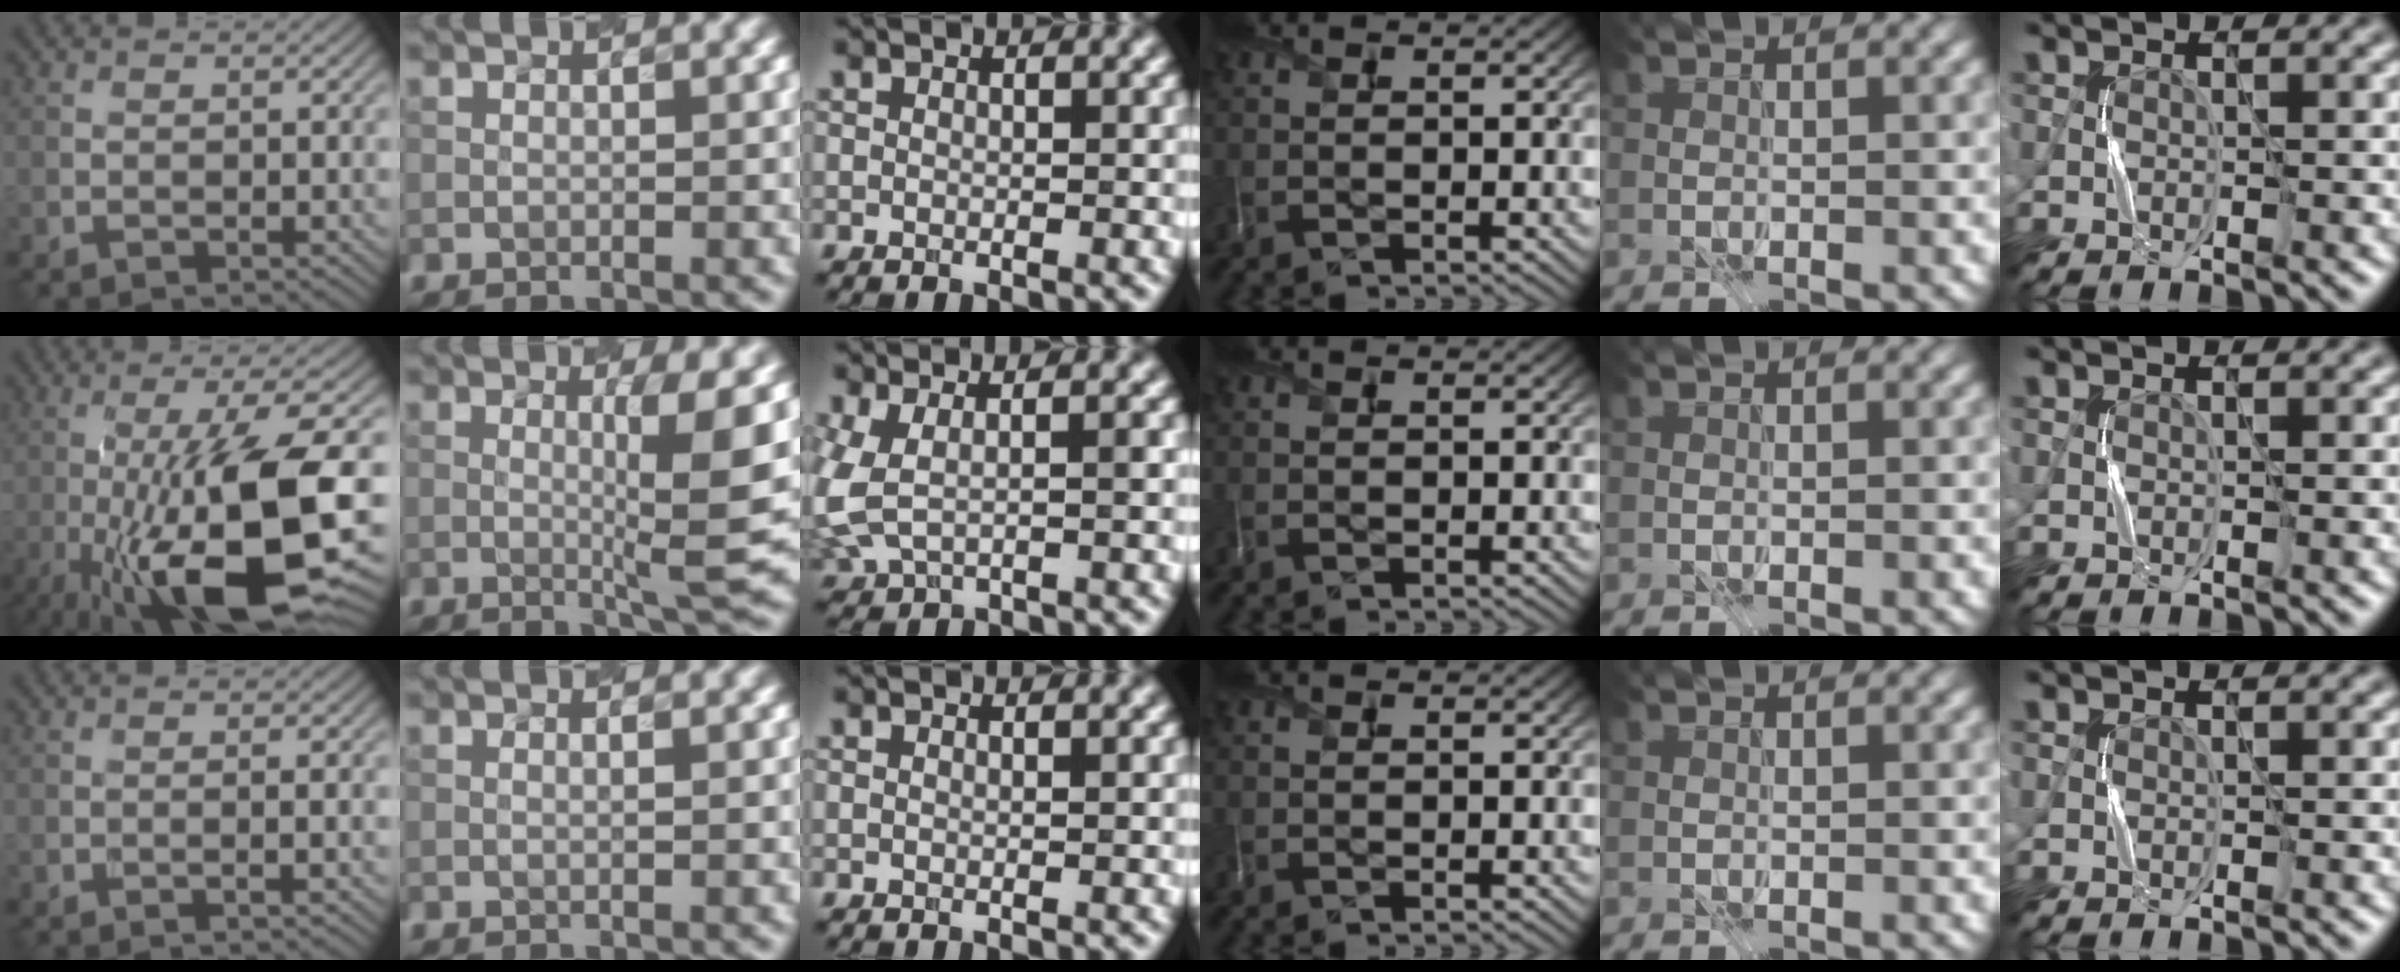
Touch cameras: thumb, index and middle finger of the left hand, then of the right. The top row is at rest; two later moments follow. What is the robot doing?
{"motion": "press", "object": "grip strengthener"}